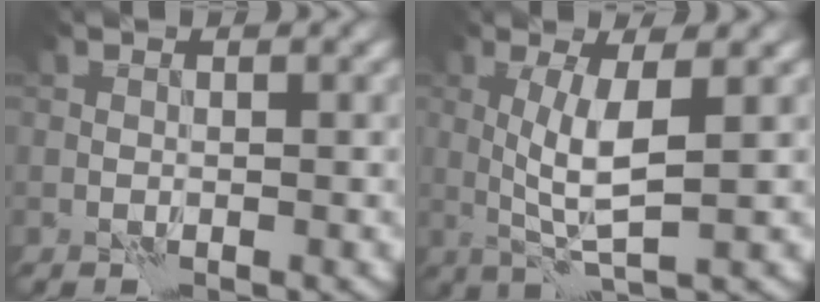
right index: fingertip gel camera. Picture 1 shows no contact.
{"total": 4.4, "force": [0.6, 0.9, 4.3], "torque": [-0.093, -0.003, 0.013]}